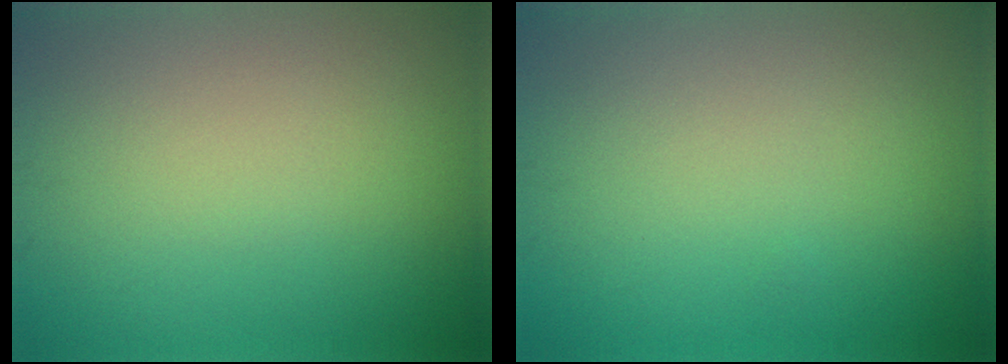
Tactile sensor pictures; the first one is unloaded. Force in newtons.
{"total": 0.0}